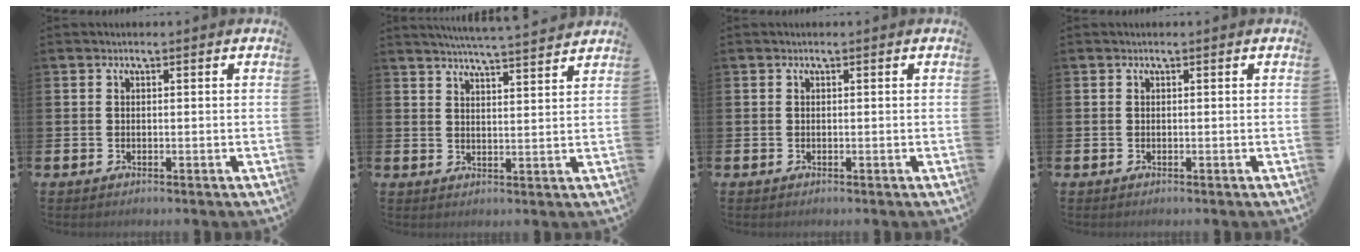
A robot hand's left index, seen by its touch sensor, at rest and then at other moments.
{"total": 5.2, "force": [5.1, -0.6, 1.1], "torque": [-0.032, -0.030, 0.088]}
{"total": 0.0}
{"total": 0.0}